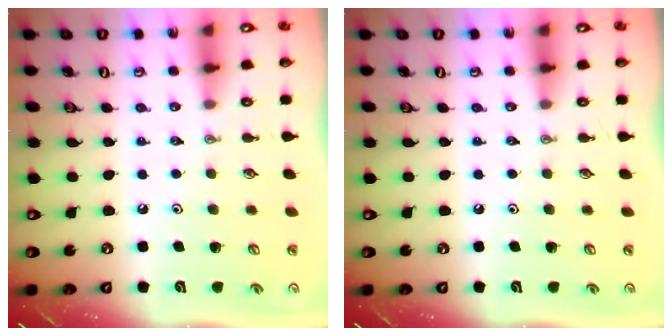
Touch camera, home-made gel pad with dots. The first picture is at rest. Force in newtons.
{"total": 0.0}